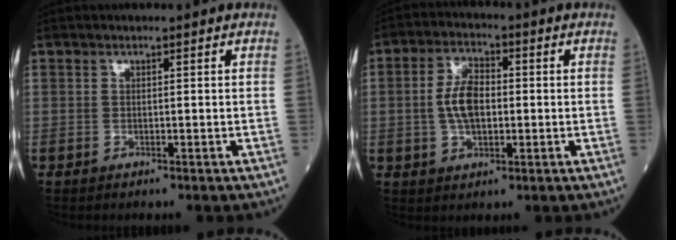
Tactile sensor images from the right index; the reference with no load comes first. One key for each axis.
{"total": 6.7, "fx": -0.2, "fy": 3.5, "fz": 5.7, "tx": -0.117, "ty": 0.011, "tz": -0.005}